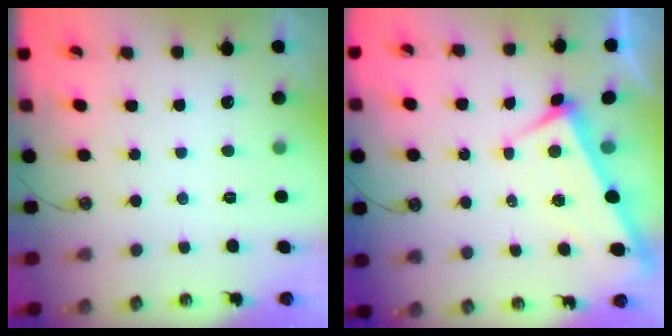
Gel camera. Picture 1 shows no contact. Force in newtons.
{"total": 3.8, "press": 3.8, "slide": 0.2}